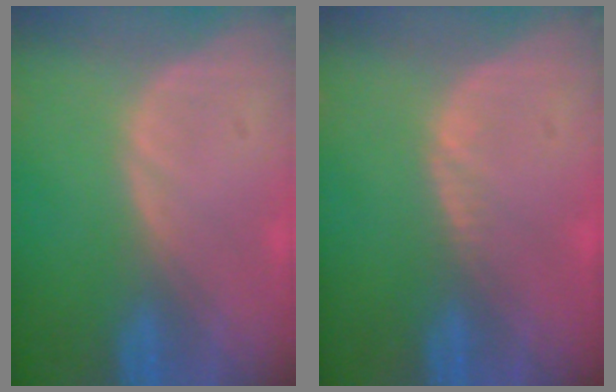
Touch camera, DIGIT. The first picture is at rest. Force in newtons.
{"total": 0.7, "press": 0.6, "slide": 0.4}